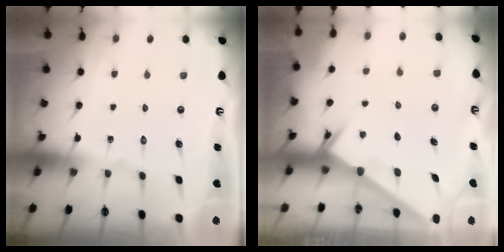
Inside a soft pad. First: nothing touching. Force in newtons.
{"total": 2.5, "press": 2.5, "slide": 0.2}